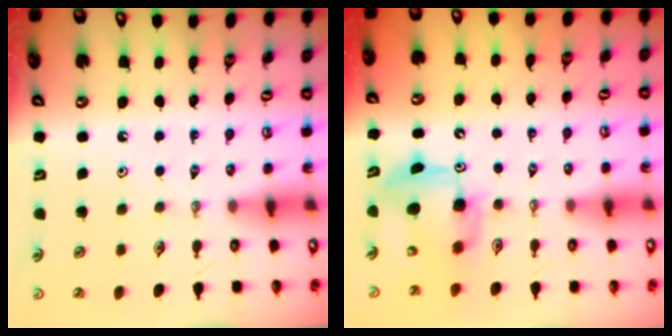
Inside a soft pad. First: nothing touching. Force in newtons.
{"total": 8.1, "press": 8.0, "slide": 0.8}